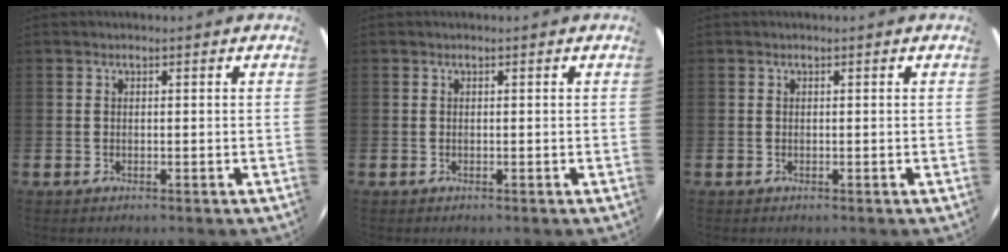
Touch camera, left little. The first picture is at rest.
{"total": 0.0}
{"total": 0.0}